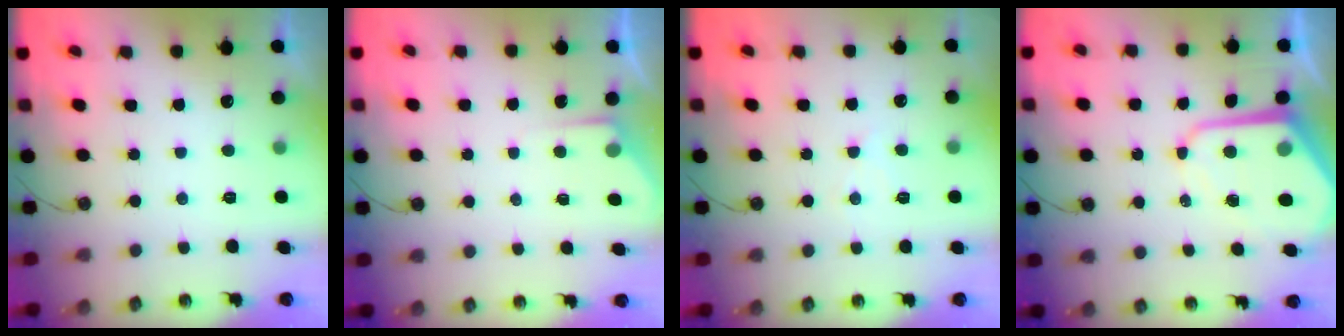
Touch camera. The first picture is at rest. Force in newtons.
{"total": 3.4, "press": 3.3, "slide": 0.5}
{"total": 5.8, "press": 5.8, "slide": 1.0}
{"total": 11.0, "press": 11.0, "slide": 0.9}